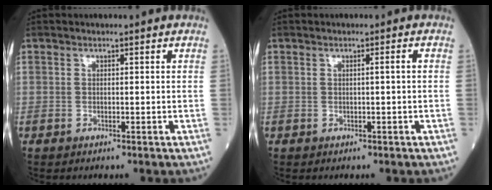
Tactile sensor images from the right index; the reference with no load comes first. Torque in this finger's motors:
{"motor_torque": [0.15, 0.02, 0.06, 0.02]}